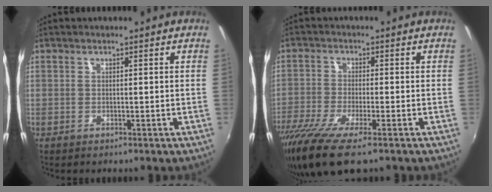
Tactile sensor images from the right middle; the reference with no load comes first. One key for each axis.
{"total": 11.3, "fx": -7.8, "fy": 2.3, "fz": 7.9, "tx": -0.179, "ty": -0.048, "tz": -0.146}